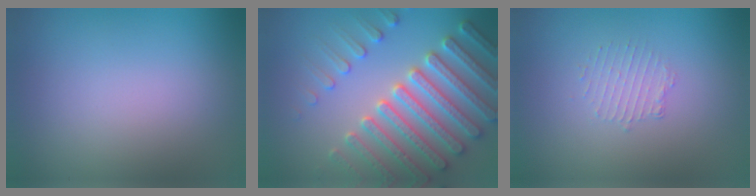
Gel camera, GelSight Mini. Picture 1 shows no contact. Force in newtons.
{"total": 7.7, "press": 7.4, "slide": 1.9}
{"total": 1.3, "press": 0.7, "slide": 1.1}